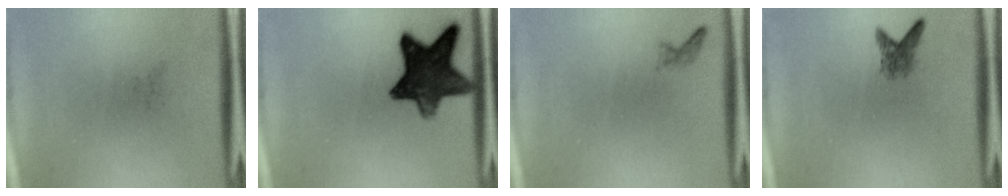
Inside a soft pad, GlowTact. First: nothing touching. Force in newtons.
{"total": 11.7}
{"total": 0.6}
{"total": 2.1}